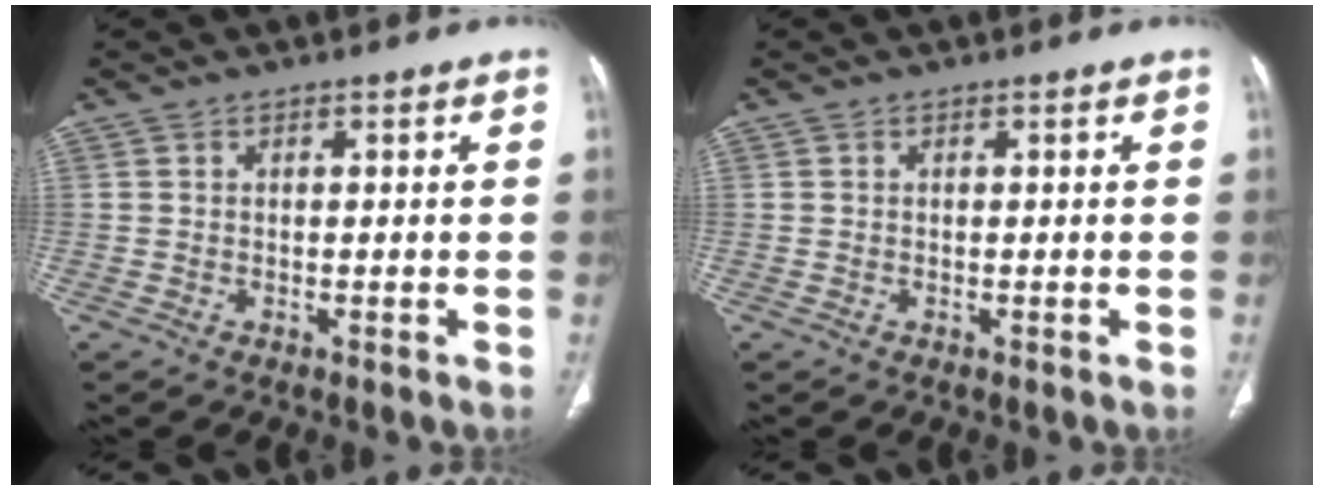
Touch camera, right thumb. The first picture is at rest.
{"total": 0.0}